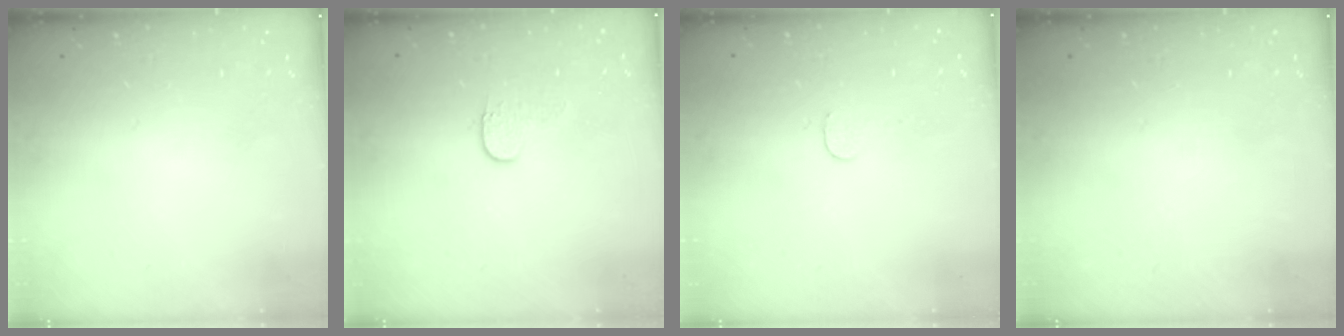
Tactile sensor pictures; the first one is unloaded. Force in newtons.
{"total": 4.6, "press": 4.6, "slide": 0.5}
{"total": 2.7, "press": 2.7, "slide": 0.2}
{"total": 0.0}